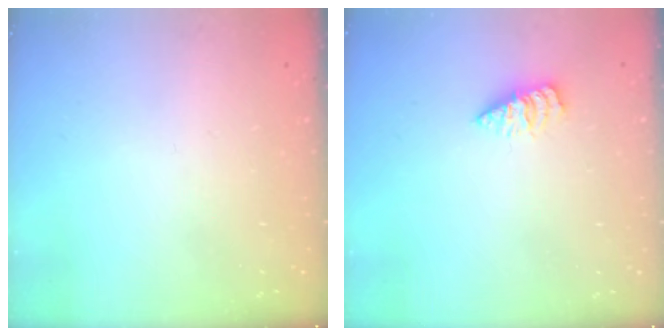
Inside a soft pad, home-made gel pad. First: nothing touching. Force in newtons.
{"total": 2.0, "press": 2.0, "slide": 0.4}